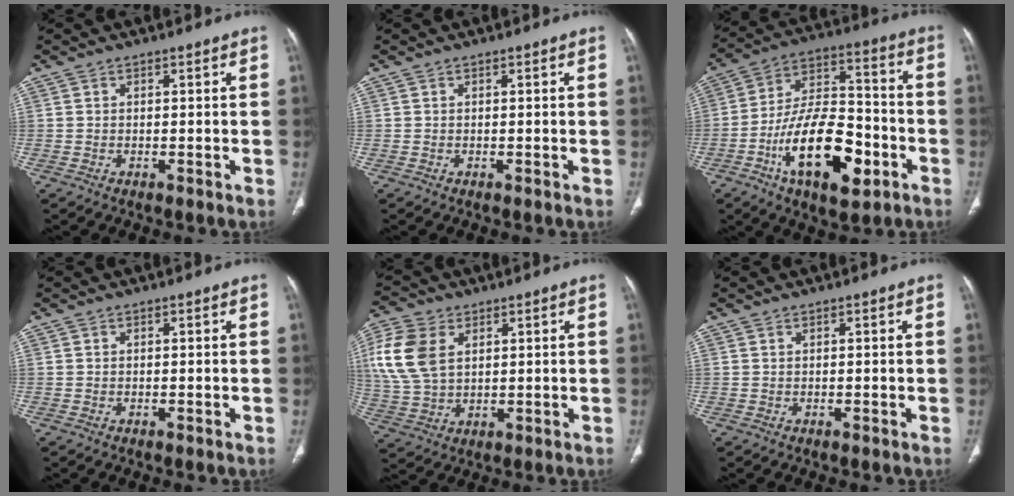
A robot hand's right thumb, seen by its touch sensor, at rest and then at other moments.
{"total": 0.0}
{"total": 20.2, "force": [-7.8, 9.5, 16.0], "torque": [-0.254, 0.041, -0.129]}
{"total": 0.0}
{"total": 12.5, "force": [3.6, 8.3, 8.7], "torque": [-0.191, -0.001, 0.076]}
{"total": 0.0}